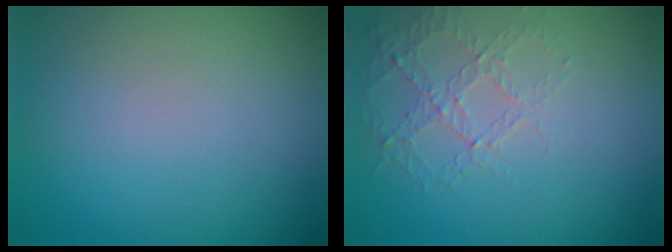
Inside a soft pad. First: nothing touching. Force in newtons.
{"total": 1.6, "press": 1.1, "slide": 1.2}